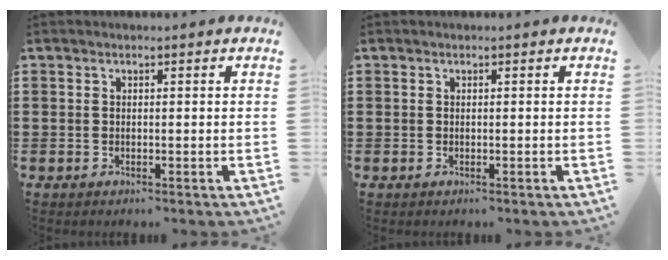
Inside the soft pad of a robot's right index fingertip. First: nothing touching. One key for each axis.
{"total": 0.0}